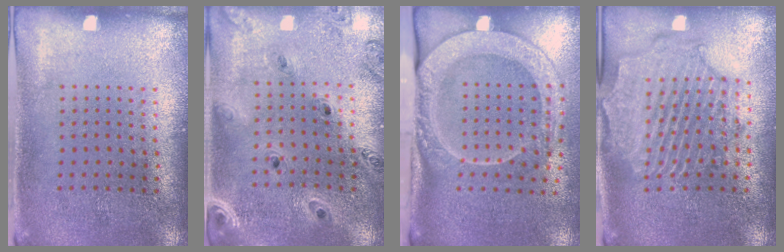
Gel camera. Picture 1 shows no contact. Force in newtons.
{"total": 1.3, "press": 1.3, "slide": 0.2}
{"total": 2.7, "press": 2.1, "slide": 1.6}
{"total": 2.3, "press": 2.2, "slide": 0.8}